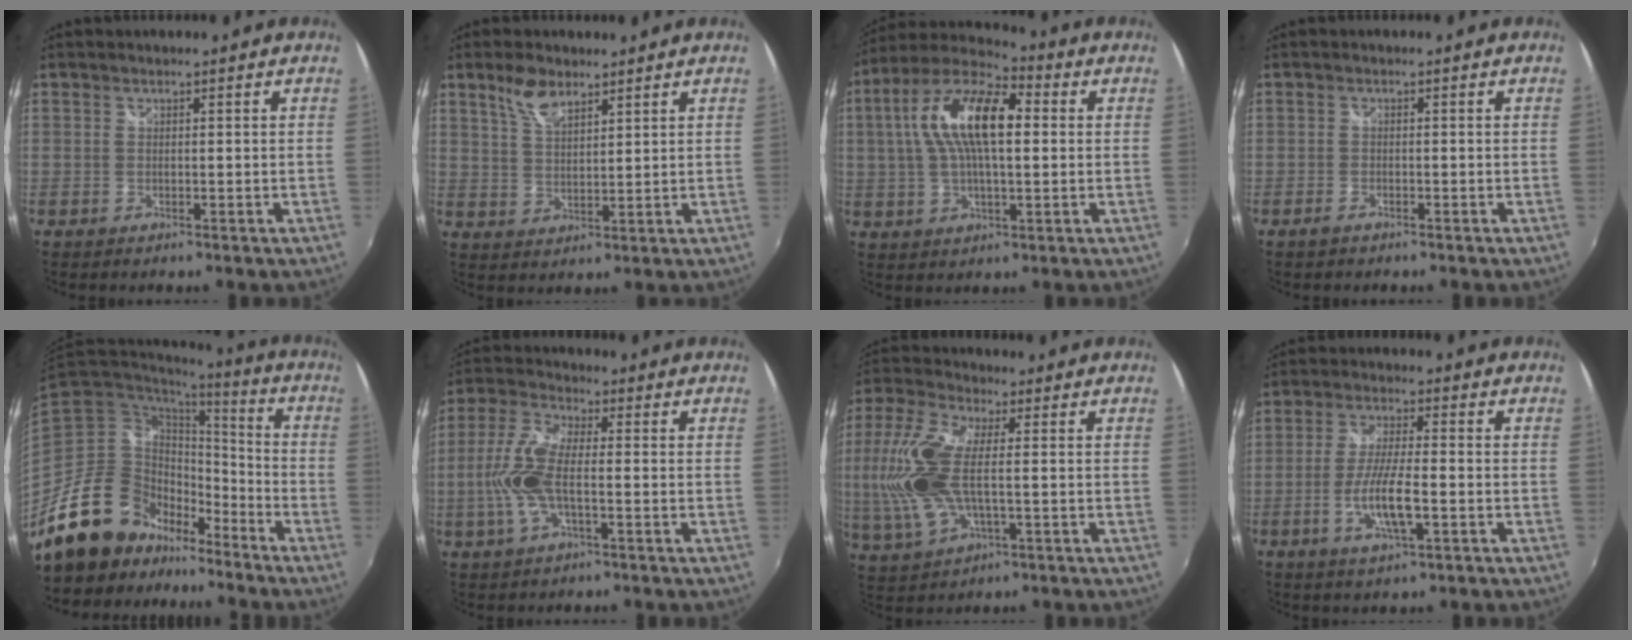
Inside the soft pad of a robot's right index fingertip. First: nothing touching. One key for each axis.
{"total": 5.8, "fx": 4.0, "fy": 2.5, "fz": 3.4, "tx": -0.062, "ty": 0.006, "tz": 0.080}
{"total": 16.0, "fx": 2.7, "fy": 6.5, "fz": 14.3, "tx": -0.268, "ty": 0.023, "tz": 0.035}
{"total": 1.4, "fx": -1.2, "fy": 0.7, "fz": 0.5, "tx": -0.013, "ty": -0.003, "tz": -0.023}
{"total": 20.4, "fx": -13.9, "fy": 12.5, "fz": 8.1, "tx": -0.172, "ty": 0.022, "tz": -0.223}
{"total": 12.3, "fx": -1.7, "fy": 4.1, "fz": 11.5, "tx": -0.255, "ty": 0.002, "tz": -0.039}
{"total": 15.8, "fx": -0.7, "fy": 6.9, "fz": 14.2, "tx": -0.310, "ty": -0.003, "tz": -0.011}
{"total": 8.4, "fx": -2.7, "fy": 1.6, "fz": 7.8, "tx": -0.155, "ty": -0.008, "tz": -0.051}